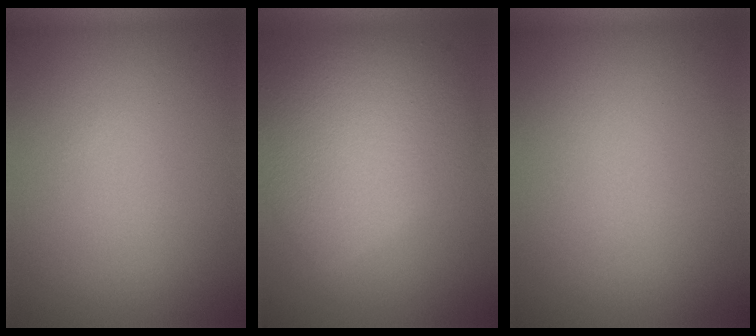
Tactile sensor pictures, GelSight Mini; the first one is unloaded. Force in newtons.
{"total": 8.2, "press": 8.2, "slide": 0.2}
{"total": 0.0}